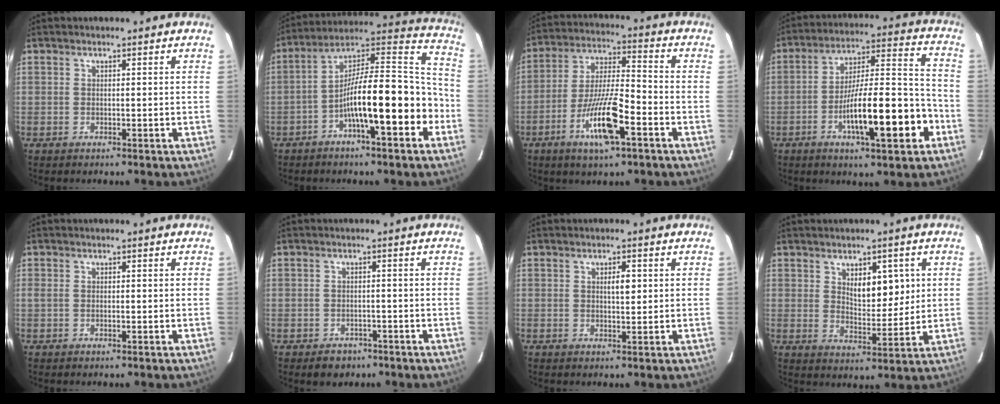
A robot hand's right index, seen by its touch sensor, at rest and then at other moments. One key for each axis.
{"total": 17.6, "fx": -5.9, "fy": 3.4, "fz": 16.3, "tx": -0.259, "ty": 0.033, "tz": -0.097}
{"total": 12.7, "fx": -5.8, "fy": 2.2, "fz": 11.0, "tx": -0.209, "ty": -0.007, "tz": -0.107}
{"total": 17.0, "fx": -6.4, "fy": 2.8, "fz": 15.5, "tx": -0.254, "ty": 0.010, "tz": -0.099}
{"total": 1.1, "fx": -0.1, "fy": 0.5, "fz": 0.9, "tx": -0.026, "ty": 0.003, "tz": 0.000}
{"total": 3.1, "fx": -2.0, "fy": 2.3, "fz": 0.8, "tx": -0.011, "ty": 0.006, "tz": -0.022}
{"total": 2.3, "fx": 0.6, "fy": 0.7, "fz": 2.1, "tx": -0.035, "ty": -0.001, "tz": 0.011}
{"total": 6.8, "fx": 2.4, "fy": 3.2, "fz": 5.5, "tx": -0.083, "ty": -0.002, "tz": 0.045}